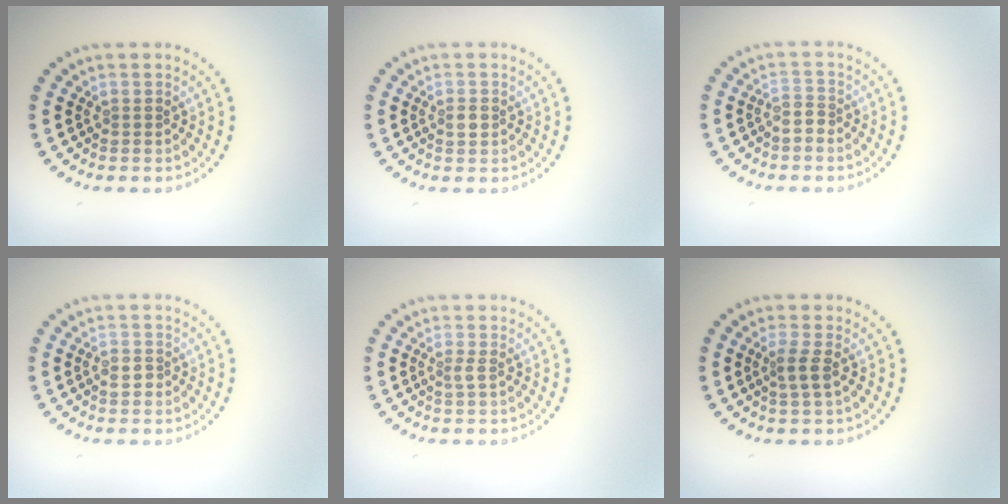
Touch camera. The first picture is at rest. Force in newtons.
{"total": 1.0, "press": 1.0, "slide": 0.3}
{"total": 1.5, "press": 1.2, "slide": 1.0}
{"total": 1.3, "press": 1.2, "slide": 0.5}
{"total": 0.8, "press": 0.6, "slide": 0.6}
{"total": 1.7, "press": 1.4, "slide": 1.0}